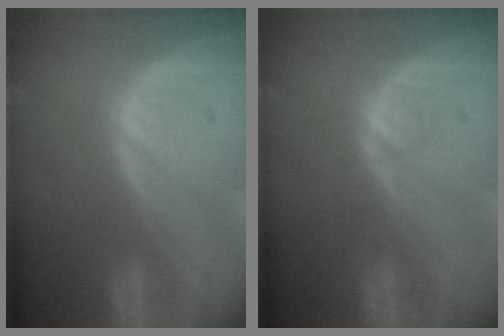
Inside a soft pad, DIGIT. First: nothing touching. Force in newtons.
{"total": 1.2, "press": 1.2, "slide": 0.2}